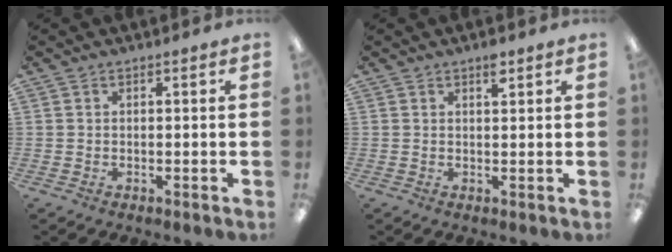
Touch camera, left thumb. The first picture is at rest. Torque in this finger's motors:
{"motor_torque": [0.57, 0.03, 0.38, 0.18, 0.00]}